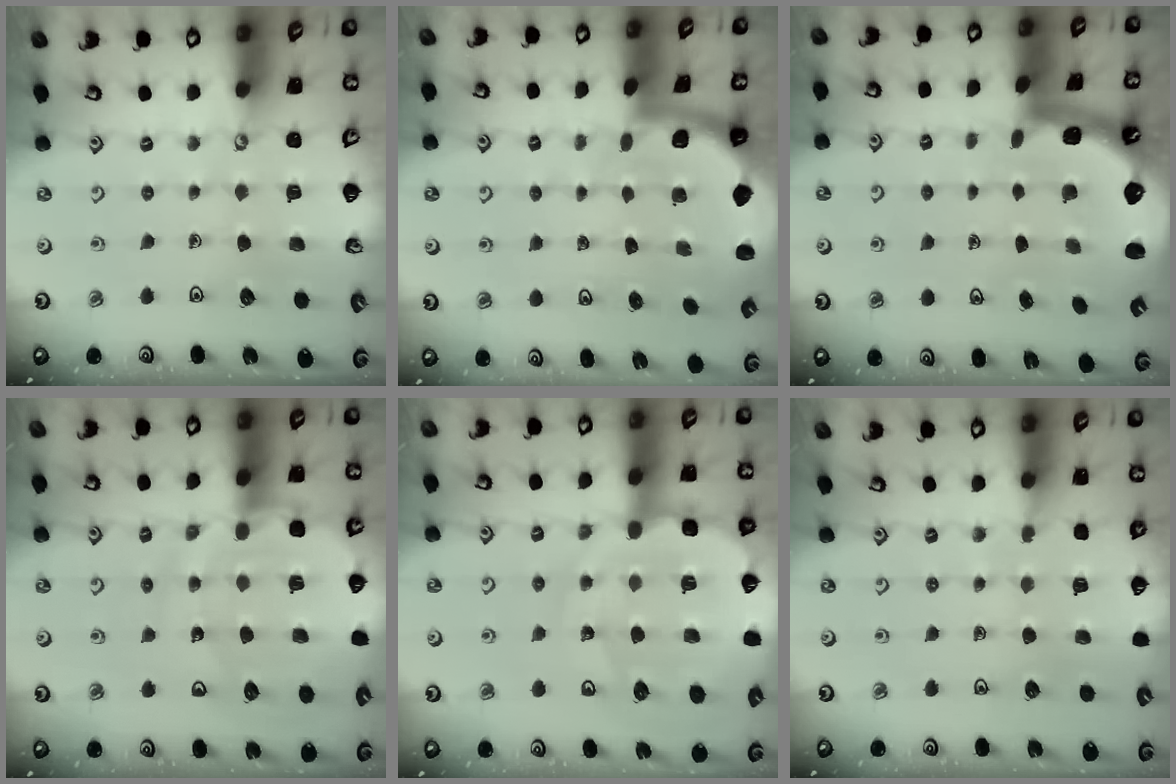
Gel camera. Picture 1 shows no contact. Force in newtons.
{"total": 1.9, "press": 1.8, "slide": 0.6}
{"total": 1.6, "press": 1.4, "slide": 0.6}
{"total": 10.4, "press": 10.4, "slide": 1.3}
{"total": 16.0, "press": 15.7, "slide": 3.3}
{"total": 2.7, "press": 2.7, "slide": 0.4}